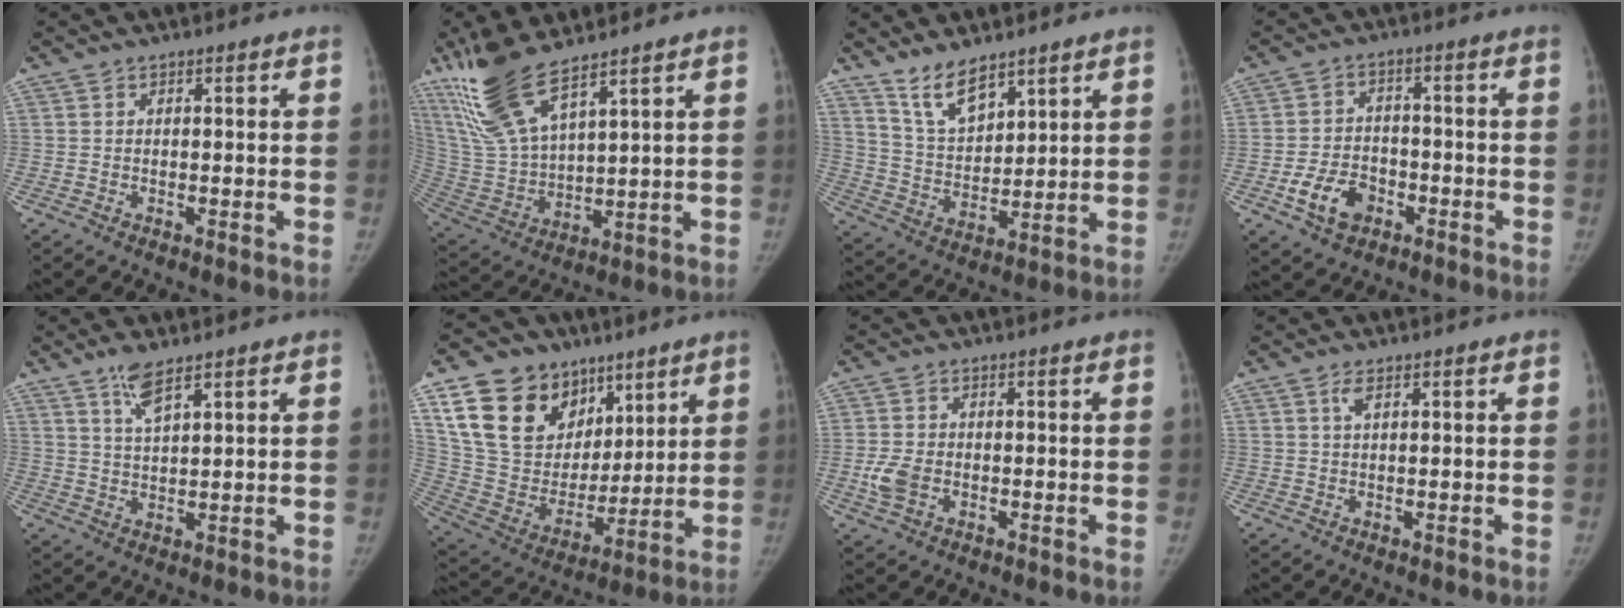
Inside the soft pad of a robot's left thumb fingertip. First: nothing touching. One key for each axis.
{"total": 15.3, "fx": 10.7, "fy": 4.2, "fz": 10.1, "tx": -0.208, "ty": -0.045, "tz": 0.228}
{"total": 8.6, "fx": 6.6, "fy": 3.5, "fz": 4.3, "tx": -0.059, "ty": -0.048, "tz": 0.137}
{"total": 8.2, "fx": -3.8, "fy": 5.7, "fz": 4.5, "tx": -0.066, "ty": 0.022, "tz": -0.062}
{"total": 4.2, "fx": 3.0, "fy": 0.9, "fz": 2.8, "tx": -0.053, "ty": -0.018, "tz": 0.062}
{"total": 22.5, "fx": 11.7, "fy": 16.2, "fz": 10.4, "tx": -0.156, "ty": -0.025, "tz": 0.226}
{"total": 4.5, "fx": -1.3, "fy": 3.1, "fz": 3.0, "tx": -0.068, "ty": 0.004, "tz": -0.024}
{"total": 1.1, "fx": 0.5, "fy": 0.3, "fz": 1.0, "tx": -0.025, "ty": 0.005, "tz": 0.010}